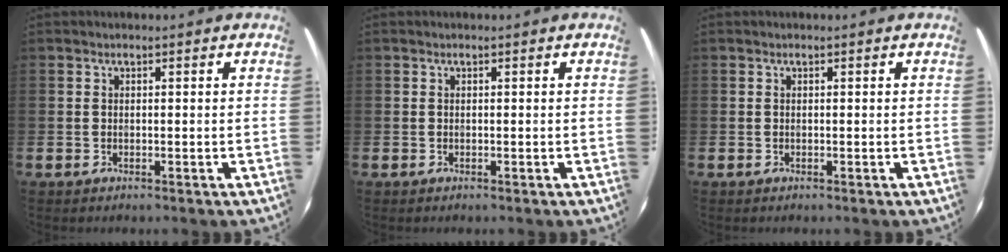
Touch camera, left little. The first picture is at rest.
{"total": 0.0}
{"total": 0.0}